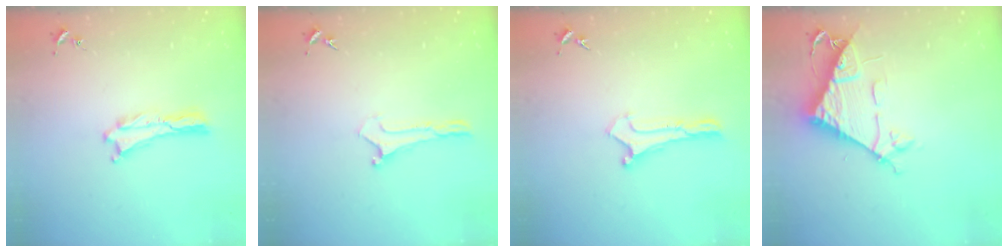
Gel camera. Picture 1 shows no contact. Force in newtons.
{"total": 0.0}
{"total": 0.0}
{"total": 8.5, "press": 8.4, "slide": 0.7}